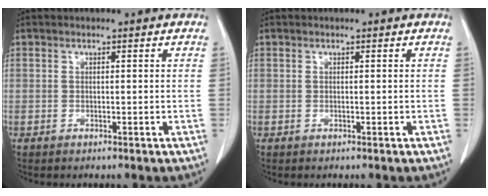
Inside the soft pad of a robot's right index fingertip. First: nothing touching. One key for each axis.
{"total": 0.0}